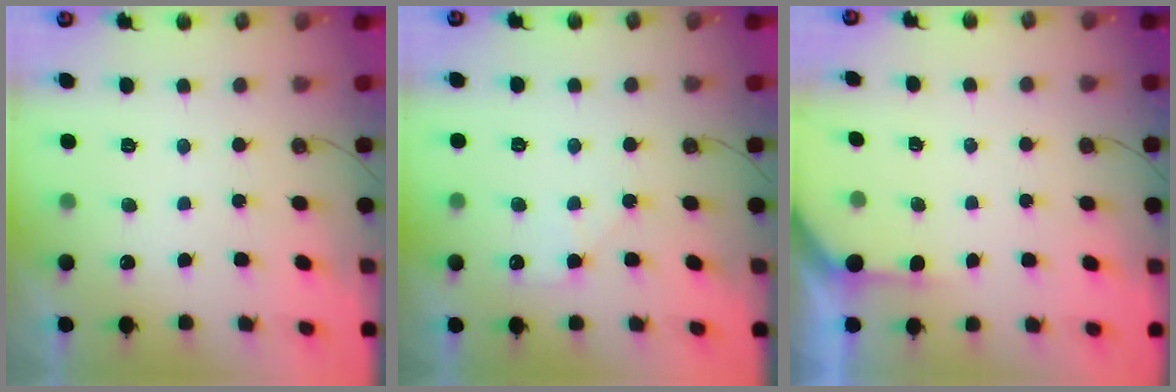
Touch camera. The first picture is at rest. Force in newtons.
{"total": 5.1, "press": 5.0, "slide": 0.9}
{"total": 1.7, "press": 1.7, "slide": 0.2}